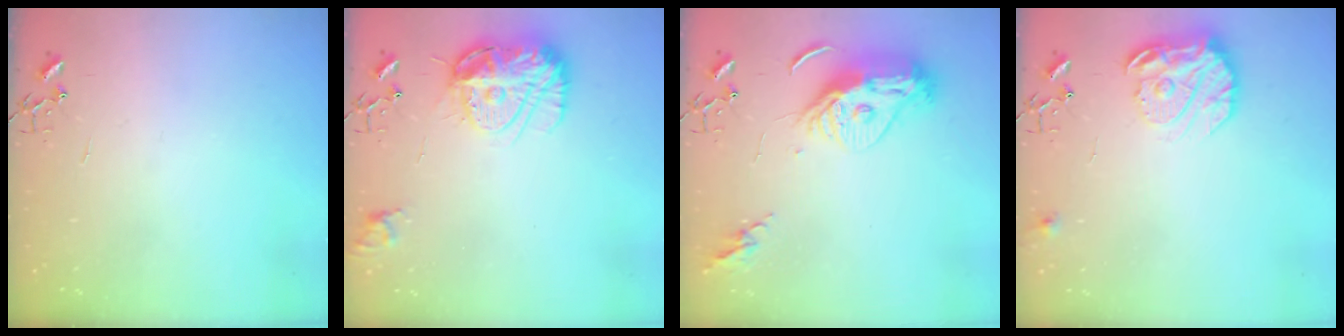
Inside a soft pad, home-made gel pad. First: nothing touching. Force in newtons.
{"total": 14.7, "press": 14.7, "slide": 1.0}
{"total": 13.5, "press": 13.4, "slide": 1.5}
{"total": 16.2, "press": 16.1, "slide": 1.4}